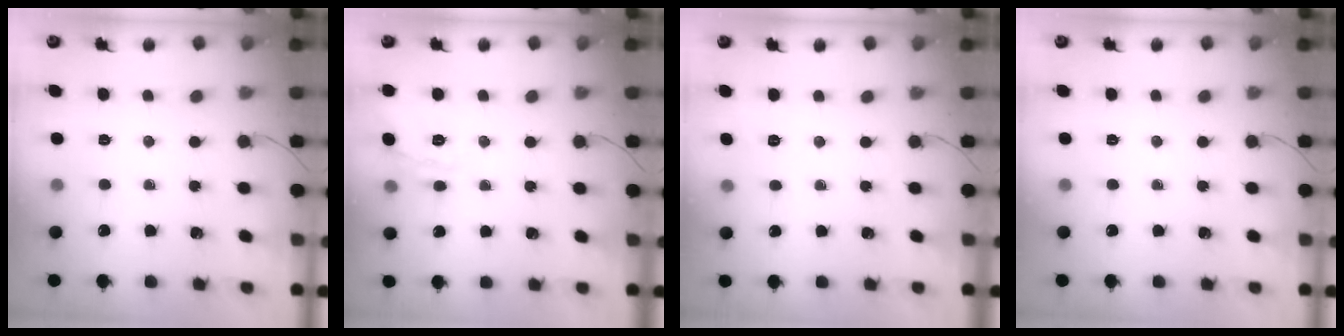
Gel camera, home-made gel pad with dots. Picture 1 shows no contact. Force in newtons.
{"total": 11.4, "press": 11.4, "slide": 0.9}
{"total": 1.9, "press": 0.8, "slide": 1.7}
{"total": 0.0}